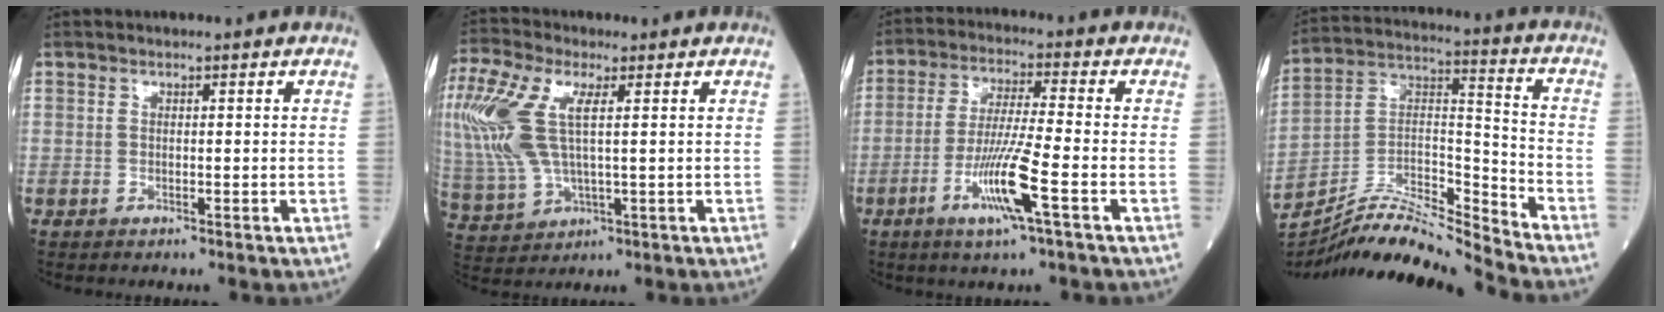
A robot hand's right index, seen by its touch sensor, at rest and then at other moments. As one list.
[{"total": 16.1, "force": [3.9, 6.8, 14.1], "torque": [-0.358, 0.011, 0.076]}, {"total": 9.7, "force": [-3.8, -0.3, 8.9], "torque": [-0.174, -0.012, -0.074]}, {"total": 15.7, "force": [-15.1, -0.8, 4.3], "torque": [-0.083, 0.045, -0.273]}]